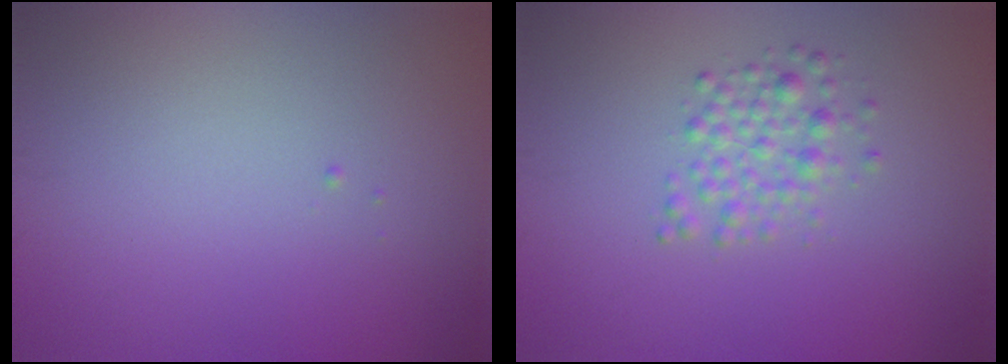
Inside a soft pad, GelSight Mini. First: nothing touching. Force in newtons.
{"total": 2.3, "press": 2.3, "slide": 0.0}